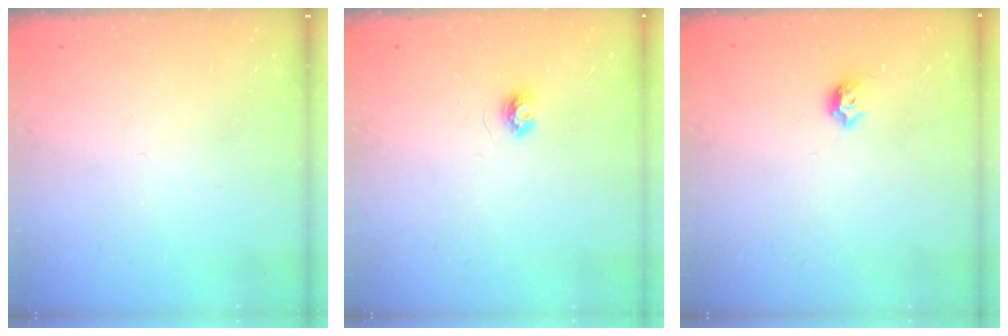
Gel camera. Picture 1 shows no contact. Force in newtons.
{"total": 3.7, "press": 3.7, "slide": 0.3}
{"total": 4.4, "press": 4.3, "slide": 0.9}